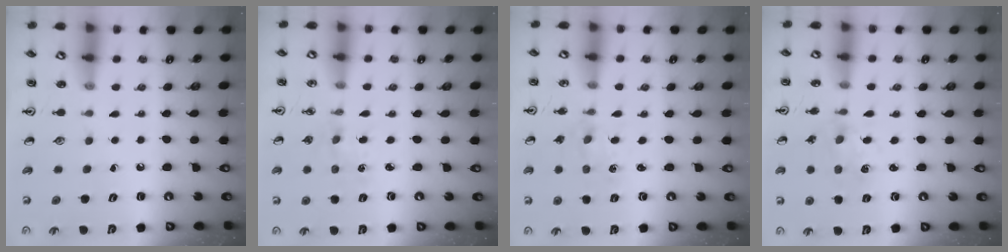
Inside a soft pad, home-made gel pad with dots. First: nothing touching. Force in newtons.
{"total": 1.5, "press": 1.5, "slide": 0.2}
{"total": 1.1, "press": 1.1, "slide": 0.4}
{"total": 2.0, "press": 2.0, "slide": 0.5}